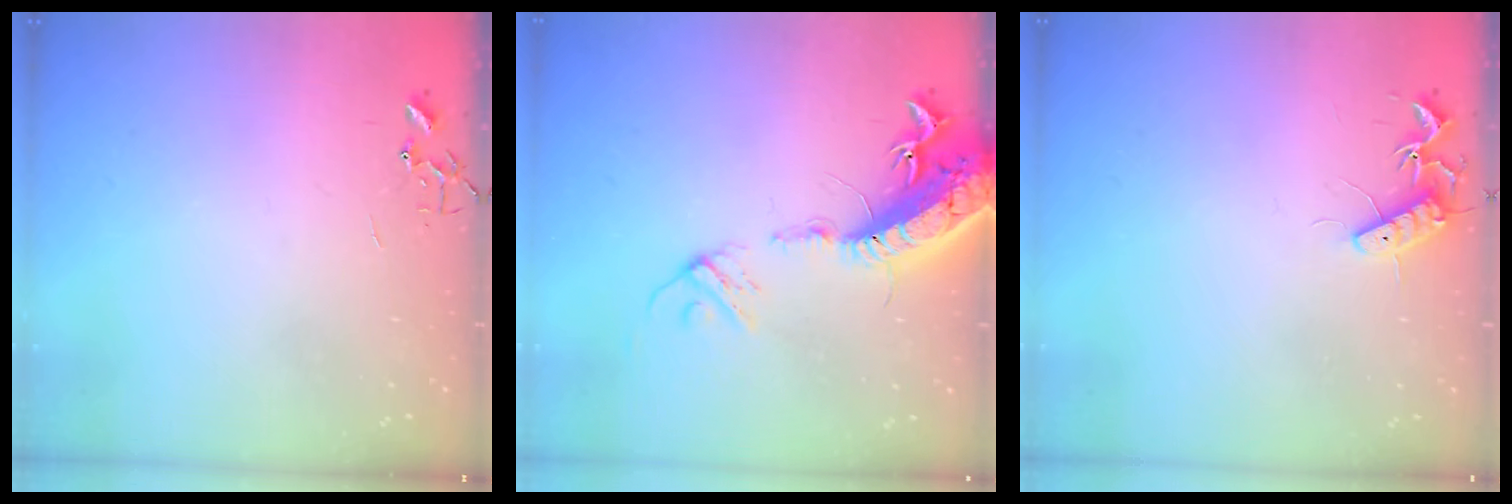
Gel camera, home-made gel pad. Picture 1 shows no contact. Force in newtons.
{"total": 20.7, "press": 20.1, "slide": 4.8}
{"total": 11.5, "press": 11.5, "slide": 1.0}